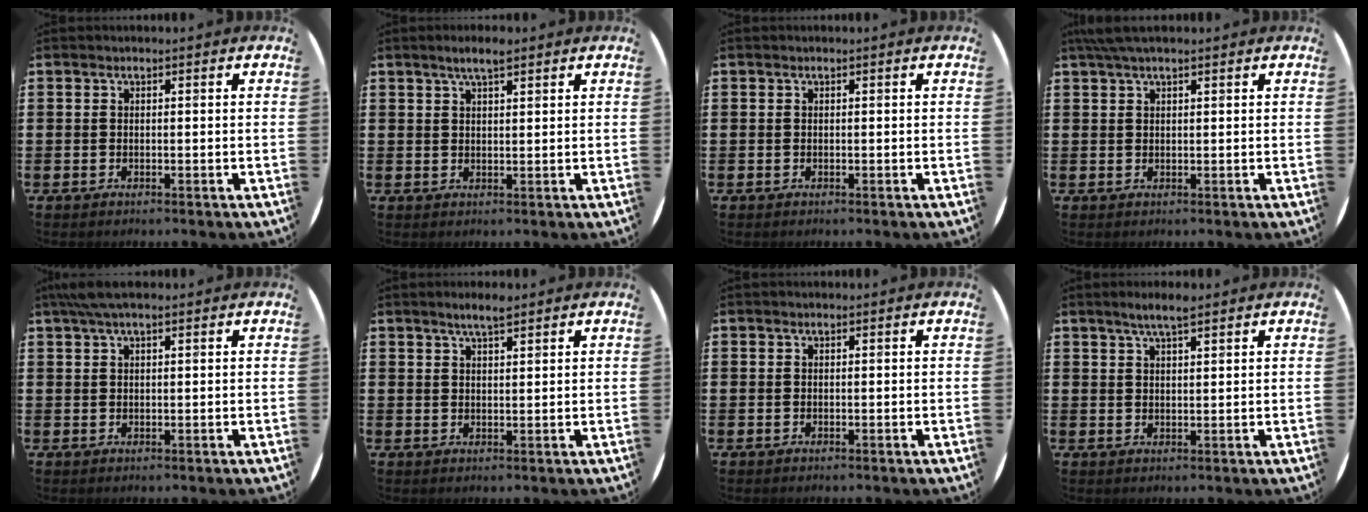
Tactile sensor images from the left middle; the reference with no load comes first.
{"total": 3.1, "force": [2.3, 0.6, 2.0], "torque": [-0.041, 0.006, 0.040]}
{"total": 0.0}
{"total": 2.1, "force": [1.7, 0.3, 1.2], "torque": [-0.025, 0.005, 0.031]}
{"total": 2.6, "force": [1.9, 0.5, 1.7], "torque": [-0.036, 0.006, 0.032]}
{"total": 3.0, "force": [2.5, 0.4, 1.7], "torque": [-0.034, 0.004, 0.043]}
{"total": 0.0}
{"total": 3.5, "force": [2.7, 0.4, 2.1], "torque": [-0.035, 0.001, 0.046]}